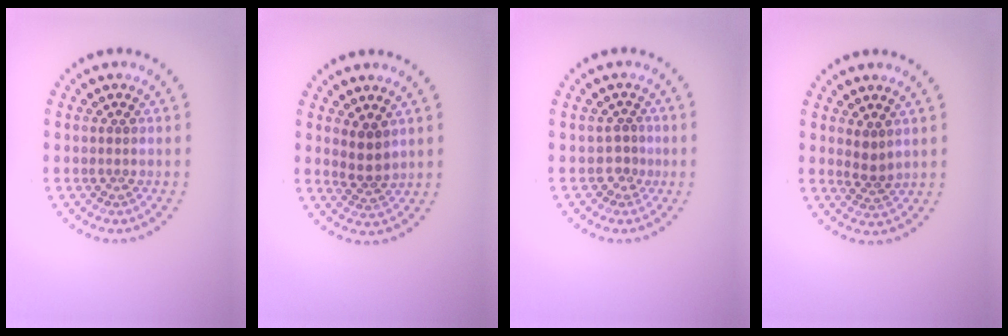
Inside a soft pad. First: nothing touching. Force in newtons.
{"total": 2.2, "press": 1.7, "slide": 1.4}
{"total": 1.2, "press": 0.9, "slide": 0.8}
{"total": 1.6, "press": 1.3, "slide": 1.0}